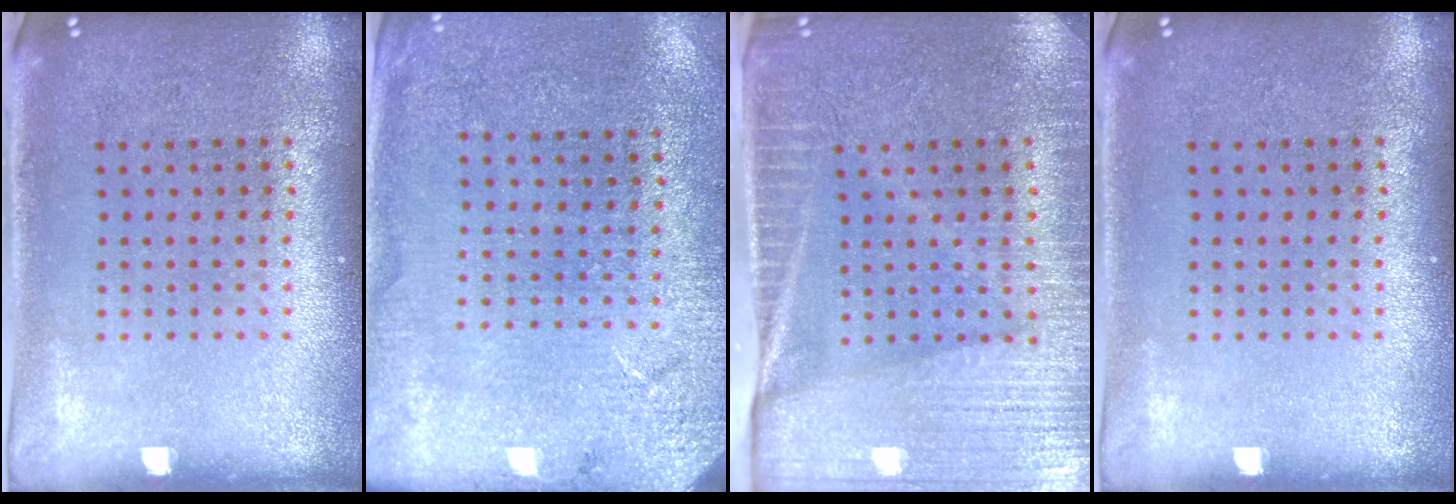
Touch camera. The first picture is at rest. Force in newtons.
{"total": 2.6, "press": 2.6, "slide": 0.4}
{"total": 4.1, "press": 3.7, "slide": 1.8}
{"total": 0.0}